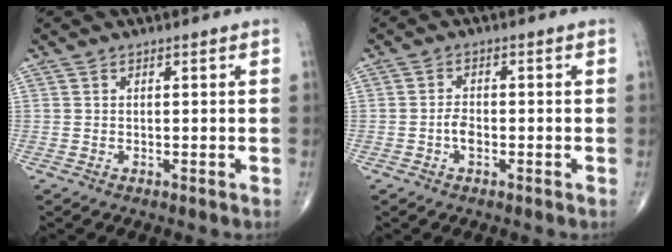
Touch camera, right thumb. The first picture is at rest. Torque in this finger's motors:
{"motor_torque": [0.99, 0.18, 0.51, 0.00, -0.03]}